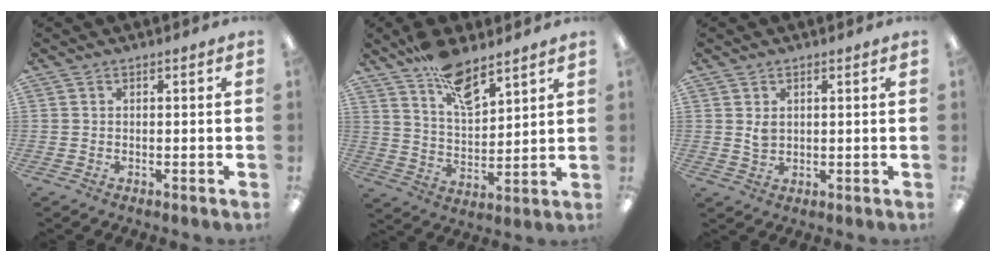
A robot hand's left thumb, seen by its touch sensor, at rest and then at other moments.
{"total": 11.6, "force": [8.8, 4.4, 6.3], "torque": [-0.104, -0.050, 0.158]}
{"total": 2.5, "force": [1.1, 1.7, 1.5], "torque": [-0.026, 0.000, 0.018]}